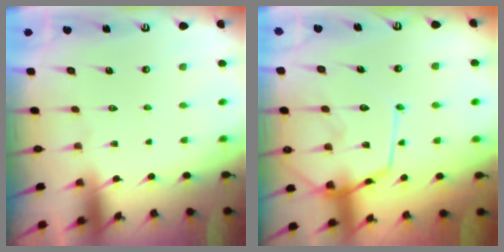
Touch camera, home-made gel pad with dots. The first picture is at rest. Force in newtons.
{"total": 14.6, "press": 14.5, "slide": 1.2}